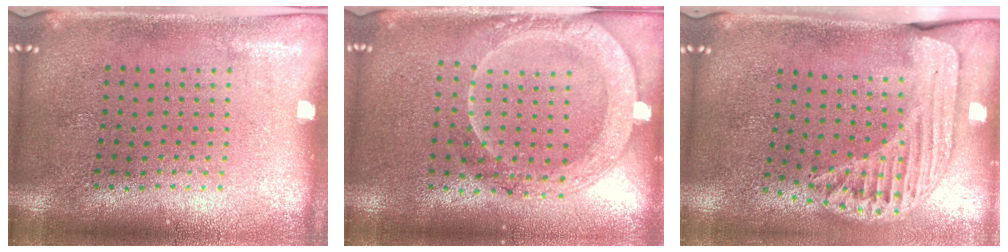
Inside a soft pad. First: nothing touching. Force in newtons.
{"total": 1.9, "press": 1.8, "slide": 0.6}
{"total": 1.7, "press": 1.5, "slide": 0.7}